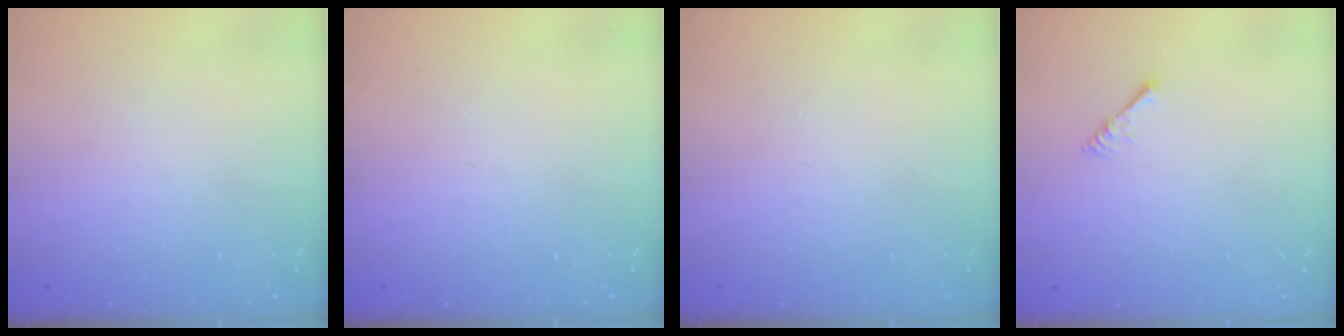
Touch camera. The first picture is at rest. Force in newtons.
{"total": 0.0}
{"total": 0.0}
{"total": 1.7, "press": 1.6, "slide": 0.4}